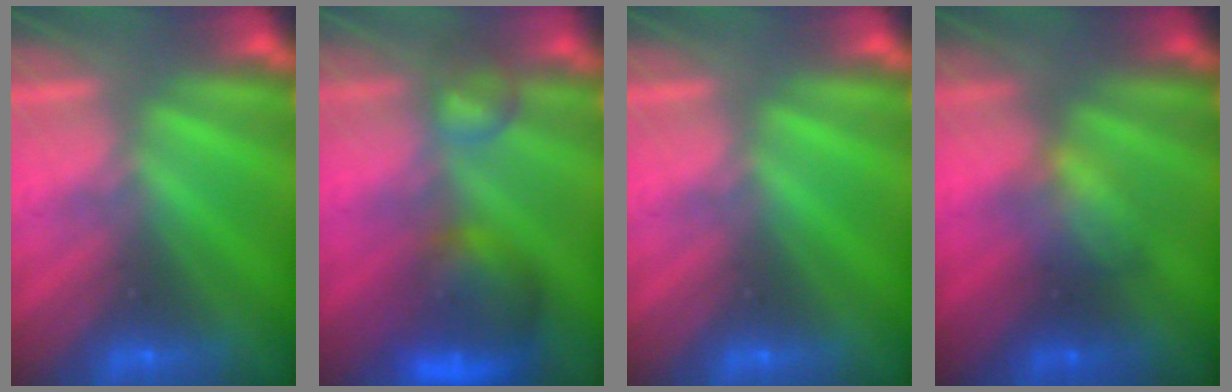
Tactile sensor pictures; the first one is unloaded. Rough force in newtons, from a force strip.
{"total": 6.6}
{"total": 0.0}
{"total": 2.3}